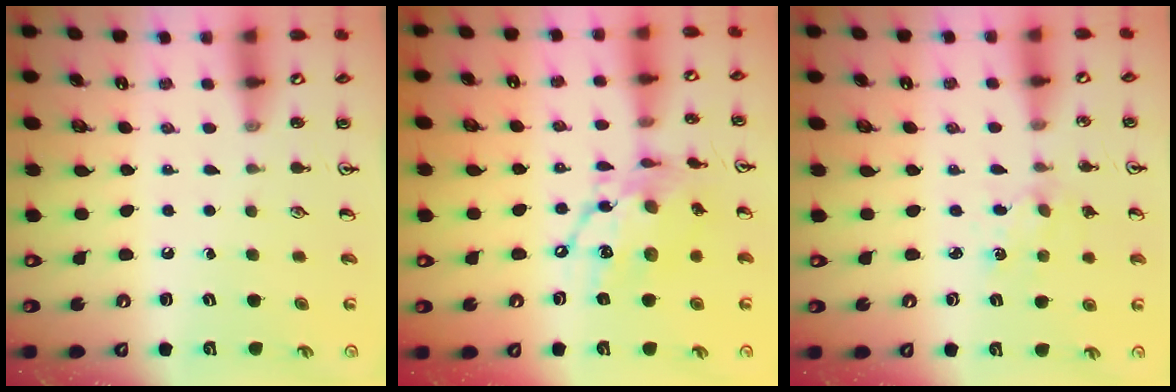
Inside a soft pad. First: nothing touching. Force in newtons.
{"total": 14.6, "press": 14.5, "slide": 1.4}
{"total": 3.1, "press": 3.1, "slide": 0.4}